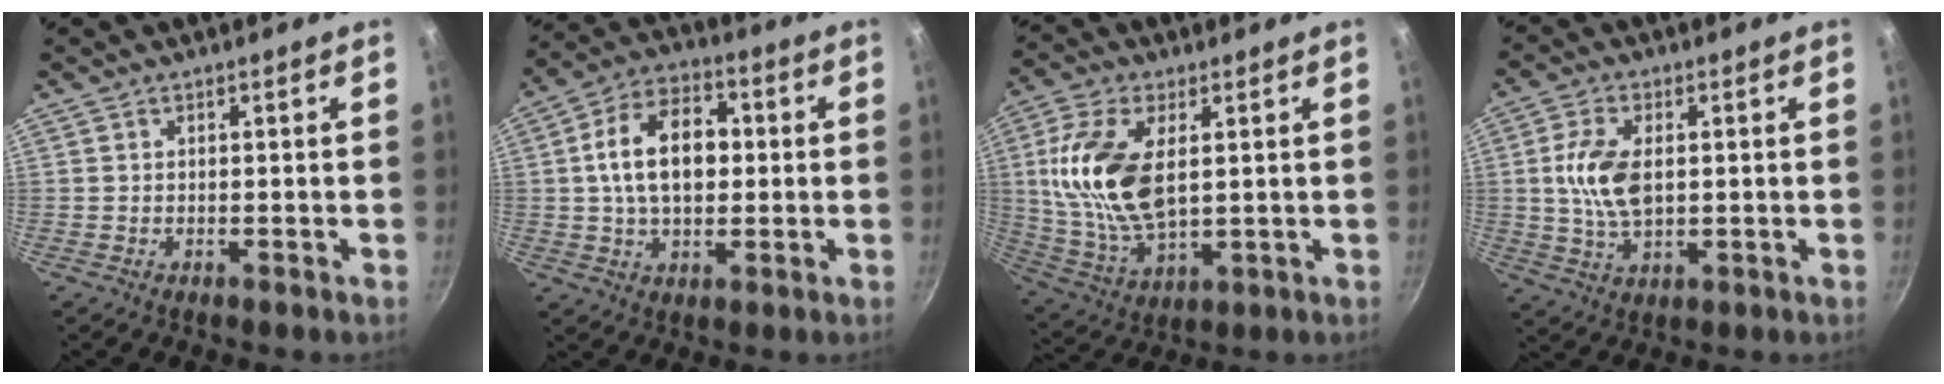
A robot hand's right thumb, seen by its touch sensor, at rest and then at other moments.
{"total": 14.5, "force": [1.3, 9.3, 11.0], "torque": [-0.157, 0.023, 0.011]}
{"total": 16.5, "force": [3.0, 8.7, 13.8], "torque": [-0.267, -0.009, 0.064]}
{"total": 9.4, "force": [1.1, 5.3, 7.7], "torque": [-0.145, -0.001, 0.020]}